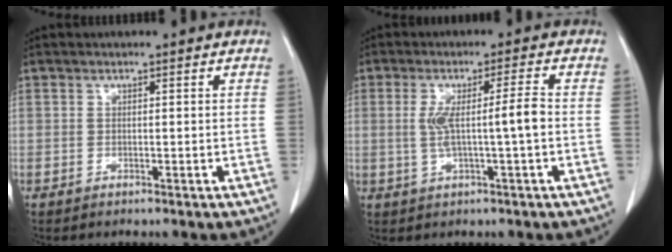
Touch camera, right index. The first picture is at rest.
{"total": 6.0, "force": [-0.3, -0.5, 6.0], "torque": [-0.110, 0.007, 0.000]}